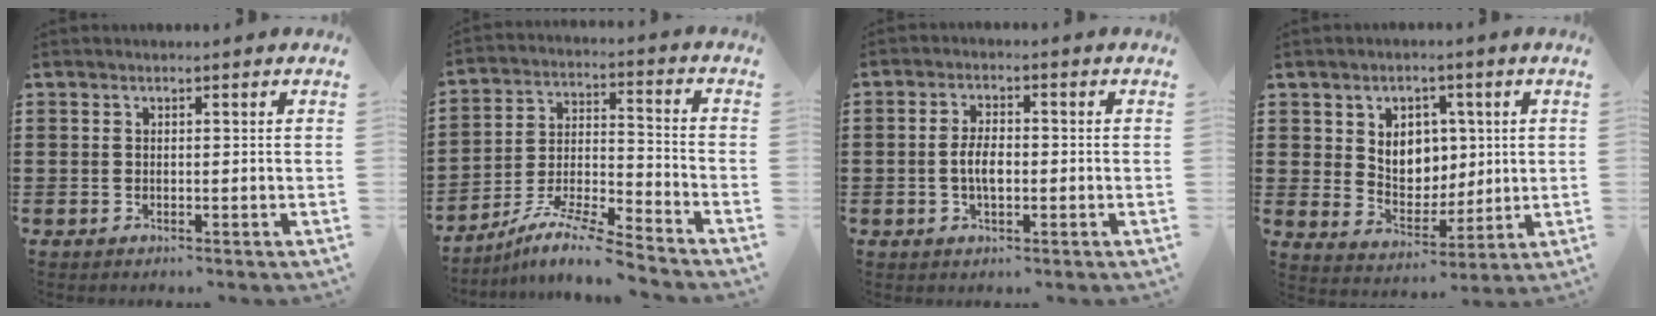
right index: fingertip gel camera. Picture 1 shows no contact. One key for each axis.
{"total": 8.6, "fx": -7.8, "fy": 0.0, "fz": 3.5, "tx": -0.073, "ty": 0.001, "tz": -0.156}
{"total": 4.2, "fx": -0.6, "fy": 1.8, "fz": 3.7, "tx": -0.083, "ty": -0.002, "tz": -0.015}
{"total": 6.1, "fx": 1.9, "fy": 5.3, "fz": 2.4, "tx": -0.047, "ty": 0.002, "tz": 0.029}